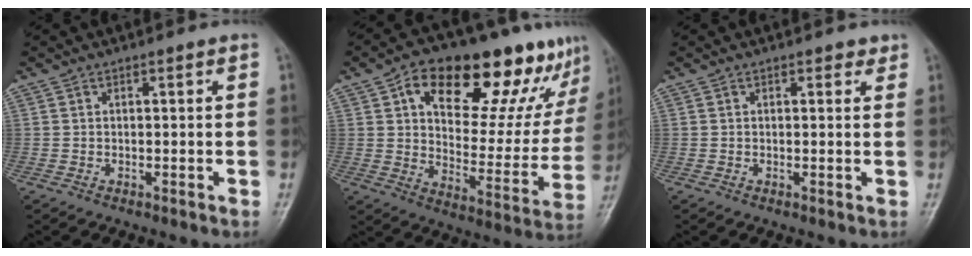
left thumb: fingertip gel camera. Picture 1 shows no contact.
{"total": 25.5, "force": [14.6, 11.6, 17.5], "torque": [-0.193, -0.027, 0.220]}
{"total": 1.4, "force": [0.9, 0.8, 0.6], "torque": [0.006, -0.004, 0.008]}